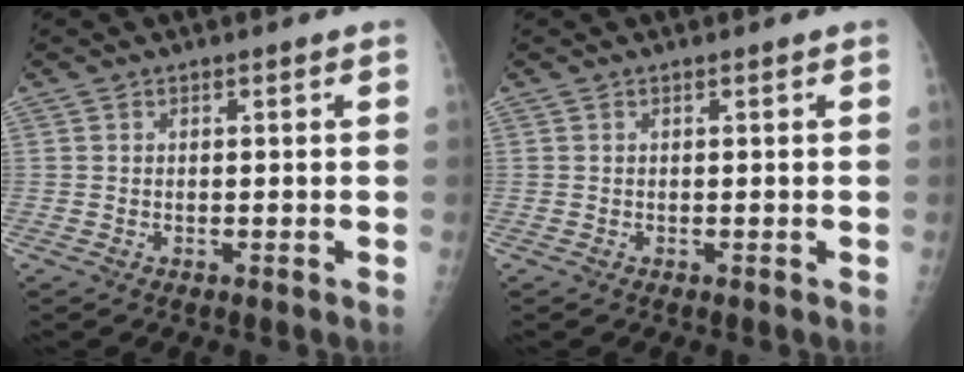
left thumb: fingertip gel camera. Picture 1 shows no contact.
{"total": 0.0}